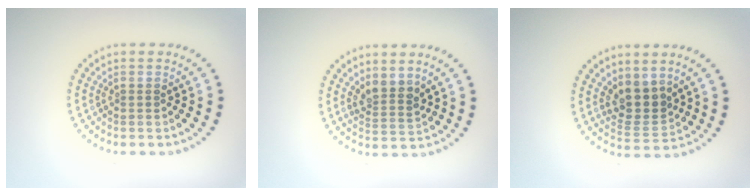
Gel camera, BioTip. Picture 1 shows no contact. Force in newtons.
{"total": 2.4, "press": 1.9, "slide": 1.5}
{"total": 3.4, "press": 2.8, "slide": 1.9}